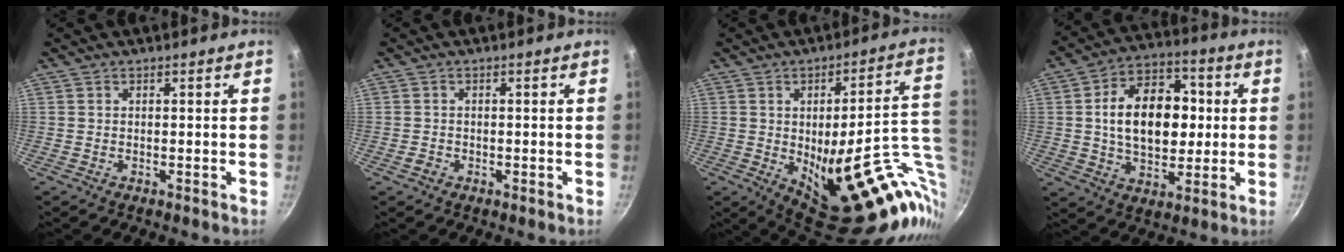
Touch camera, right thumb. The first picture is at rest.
{"total": 1.1, "force": [-0.5, 0.9, 0.5], "torque": [-0.007, 0.001, -0.013]}
{"total": 31.1, "force": [-5.9, 10.4, 28.7], "torque": [-0.295, 0.012, -0.055]}
{"total": 17.4, "force": [1.5, 11.3, 13.1], "torque": [-0.175, 0.017, 0.023]}